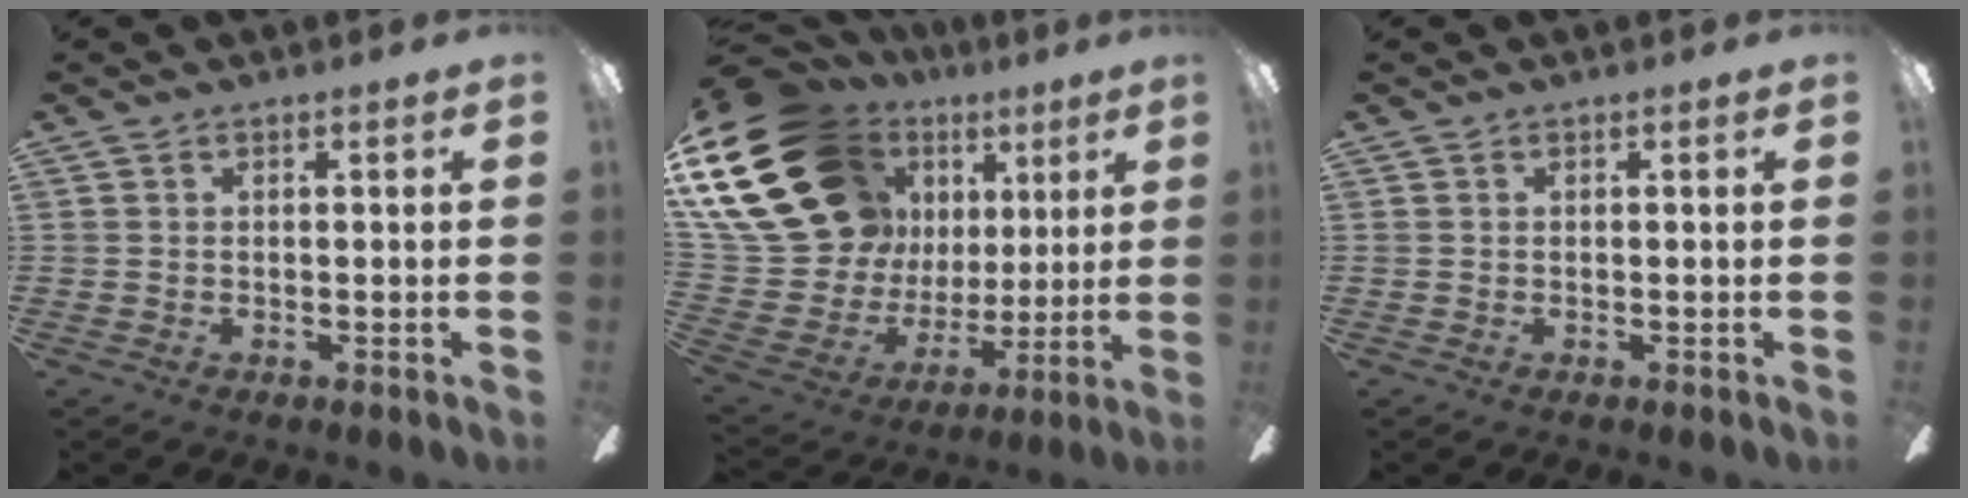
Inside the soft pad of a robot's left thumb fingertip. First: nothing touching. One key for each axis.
{"total": 25.5, "fx": 12.5, "fy": 18.0, "fz": 13.1, "tx": -0.262, "ty": -0.071, "tz": 0.258}
{"total": 0.0}